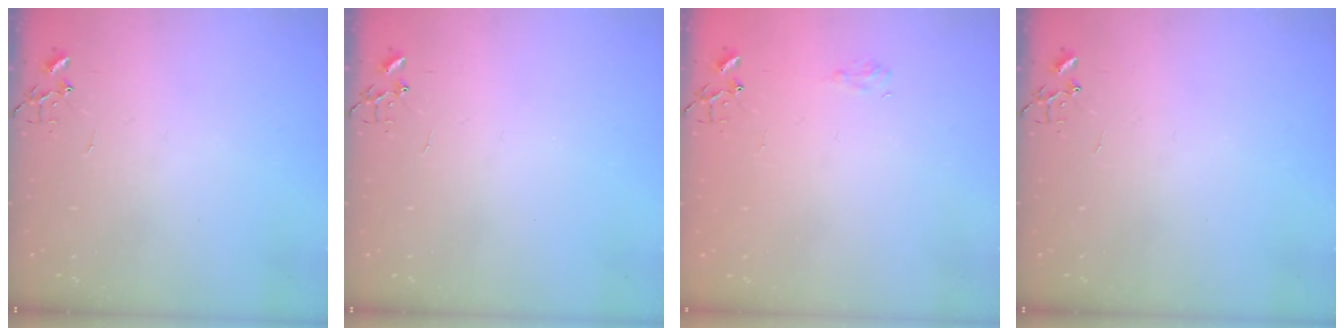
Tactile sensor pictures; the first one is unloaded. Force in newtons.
{"total": 0.0}
{"total": 6.9, "press": 6.8, "slide": 0.8}
{"total": 0.0}